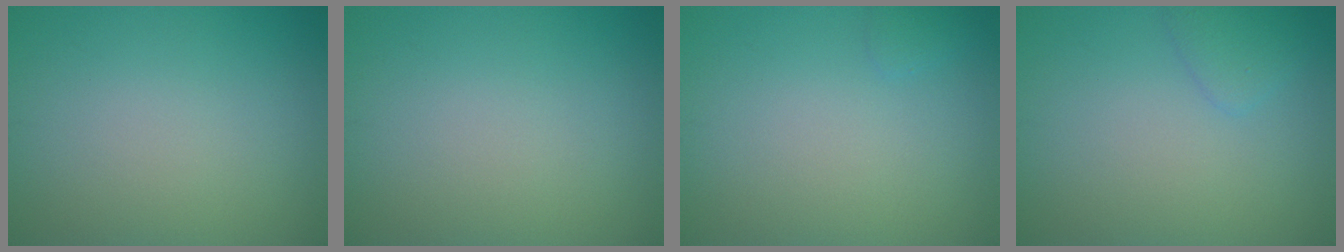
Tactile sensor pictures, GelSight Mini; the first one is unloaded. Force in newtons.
{"total": 0.0}
{"total": 0.6, "press": 0.6, "slide": 0.1}
{"total": 1.4, "press": 1.4, "slide": 0.1}